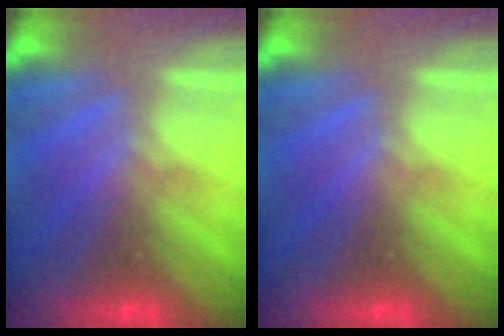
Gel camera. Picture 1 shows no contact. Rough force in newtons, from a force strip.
{"total": 0.0}